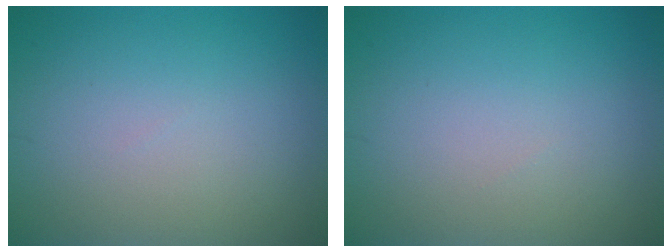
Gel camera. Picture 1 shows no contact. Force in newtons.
{"total": 0.0}